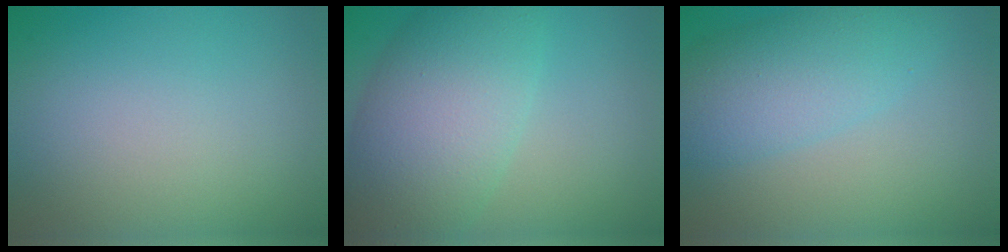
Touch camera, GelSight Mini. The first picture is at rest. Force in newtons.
{"total": 8.7, "press": 8.7, "slide": 0.2}
{"total": 5.2, "press": 5.2, "slide": 0.1}